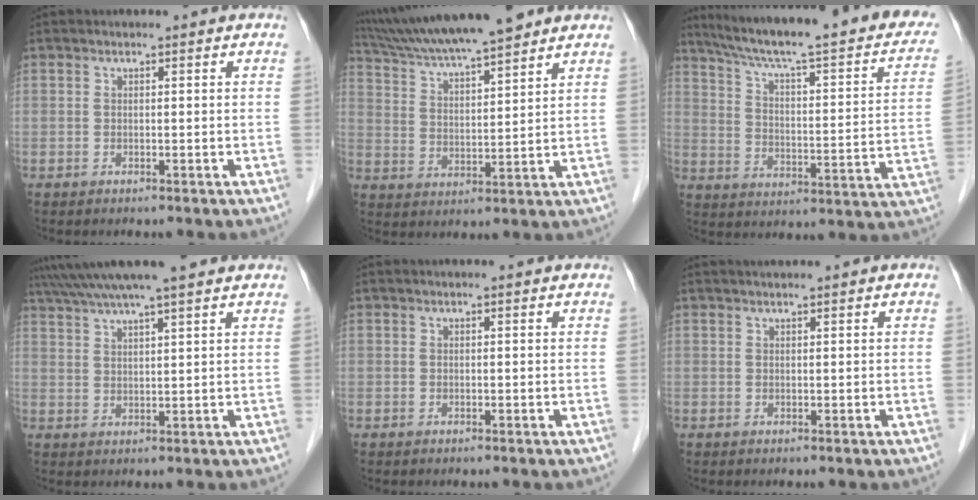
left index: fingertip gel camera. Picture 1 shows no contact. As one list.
[{"total": 15.6, "force": [13.6, 0.8, 7.7], "torque": [-0.135, 0.020, 0.229]}, {"total": 28.3, "force": [22.7, 4.0, 16.4], "torque": [-0.243, -0.013, 0.291]}, {"total": 12.2, "force": [10.4, 0.0, 6.3], "torque": [-0.113, 0.037, 0.151]}, {"total": 0.7, "force": [0.7, 0.1, 0.2], "torque": [-0.010, 0.004, 0.007]}, {"total": 2.1, "force": [1.9, 0.0, 0.9], "torque": [-0.010, 0.020, 0.032]}]